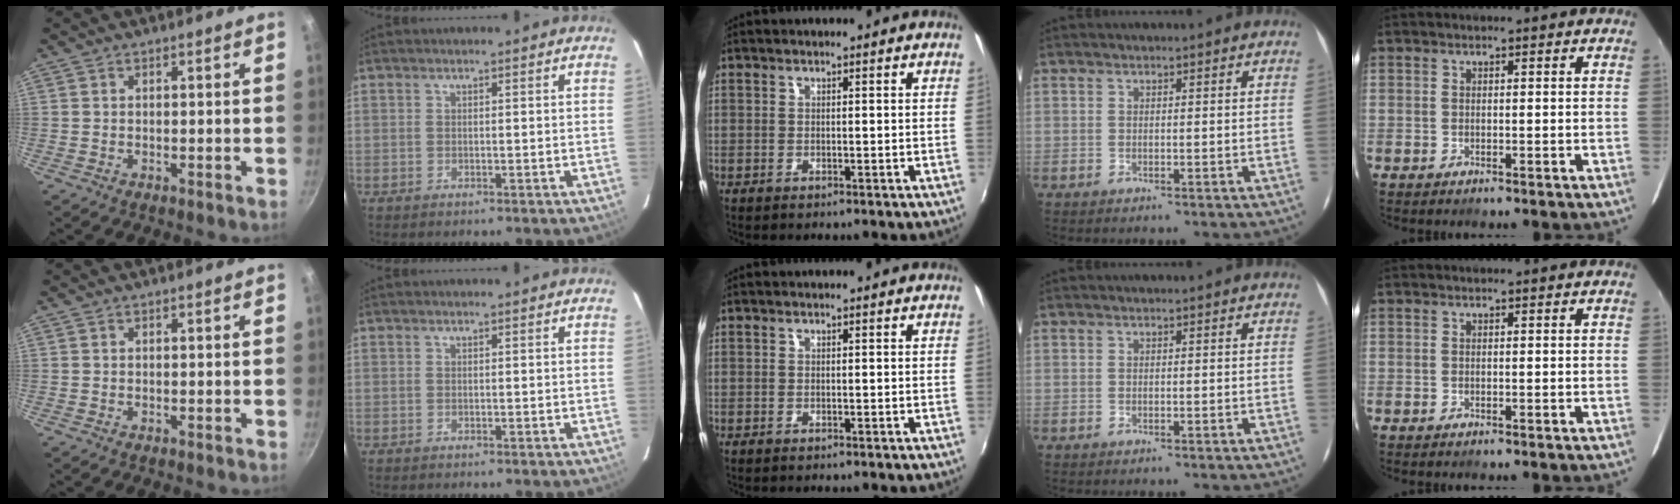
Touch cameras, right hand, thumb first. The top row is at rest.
{}